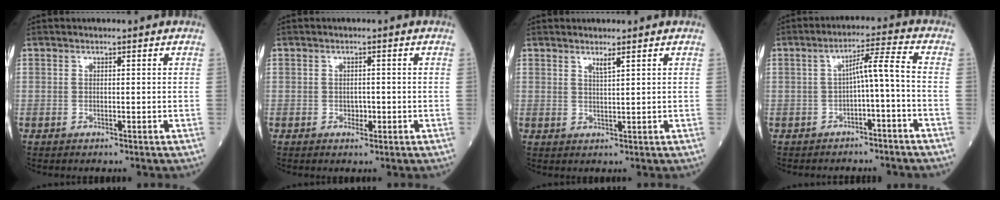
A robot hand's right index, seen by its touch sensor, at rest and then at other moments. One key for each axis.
{"total": 1.5, "fx": -0.4, "fy": 1.0, "fz": 1.0, "tx": -0.011, "ty": 0.002, "tz": -0.002}
{"total": 1.6, "fx": 1.2, "fy": -0.1, "fz": 1.1, "tx": -0.022, "ty": -0.007, "tz": 0.023}
{"total": 5.0, "fx": -1.5, "fy": 0.0, "fz": 4.8, "tx": -0.077, "ty": 0.023, "tz": -0.021}